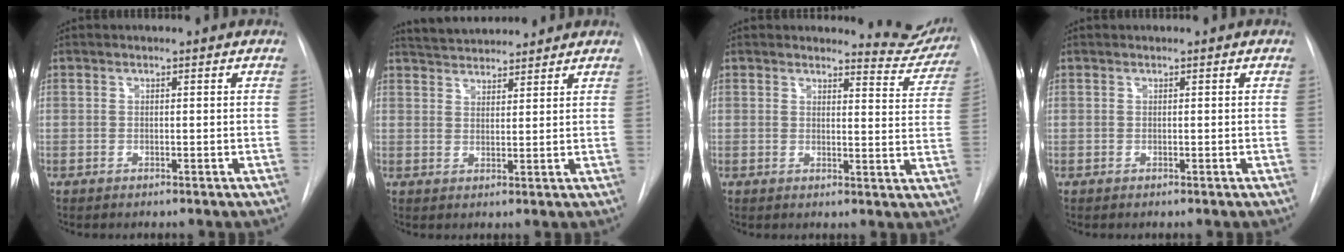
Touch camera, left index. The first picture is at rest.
{"total": 7.2, "force": [6.8, 1.1, 1.9], "torque": [-0.039, 0.022, 0.111]}
{"total": 6.6, "force": [6.5, 1.1, 0.0], "torque": [0.019, -0.055, 0.054]}
{"total": 0.5, "force": [-0.5, -0.2, -0.1], "torque": [0.002, 0.008, -0.001]}